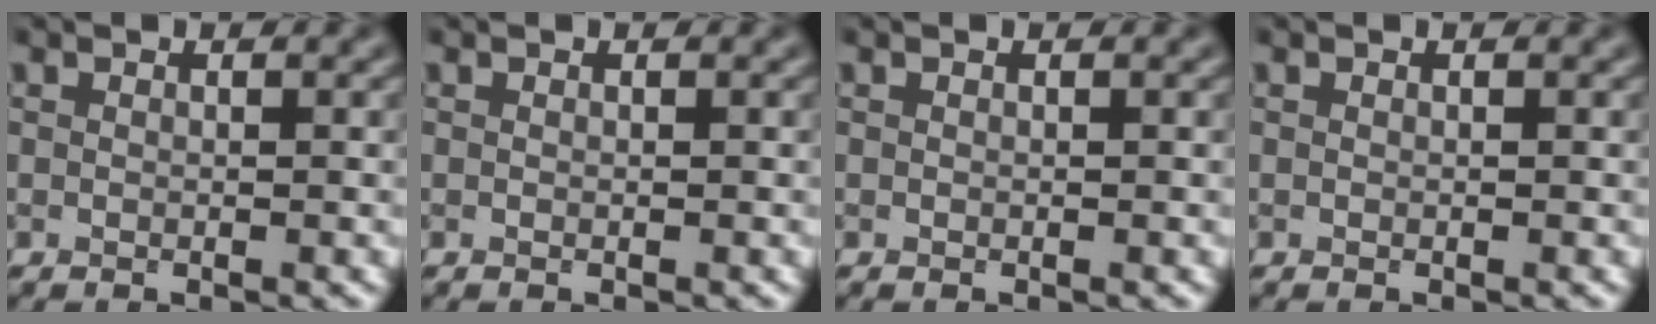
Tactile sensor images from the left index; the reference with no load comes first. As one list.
[{"total": 0.0}, {"total": 0.0}, {"total": 0.0}]